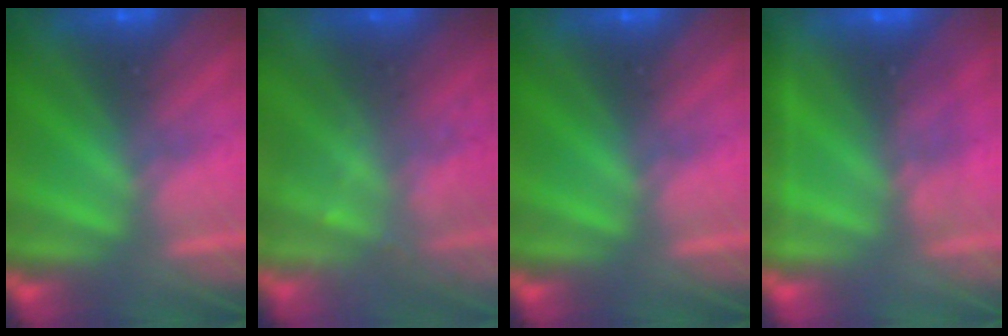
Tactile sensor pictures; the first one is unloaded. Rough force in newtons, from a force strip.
{"total": 2.3}
{"total": 0.0}
{"total": 2.2}